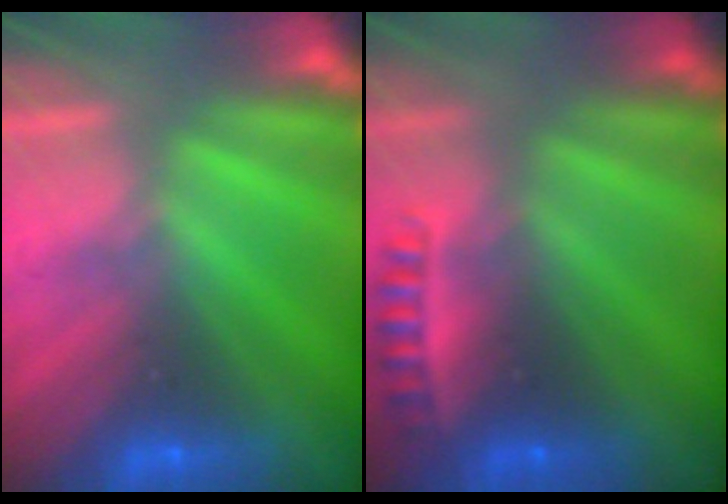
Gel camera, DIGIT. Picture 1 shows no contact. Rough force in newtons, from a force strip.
{"total": 2.4}